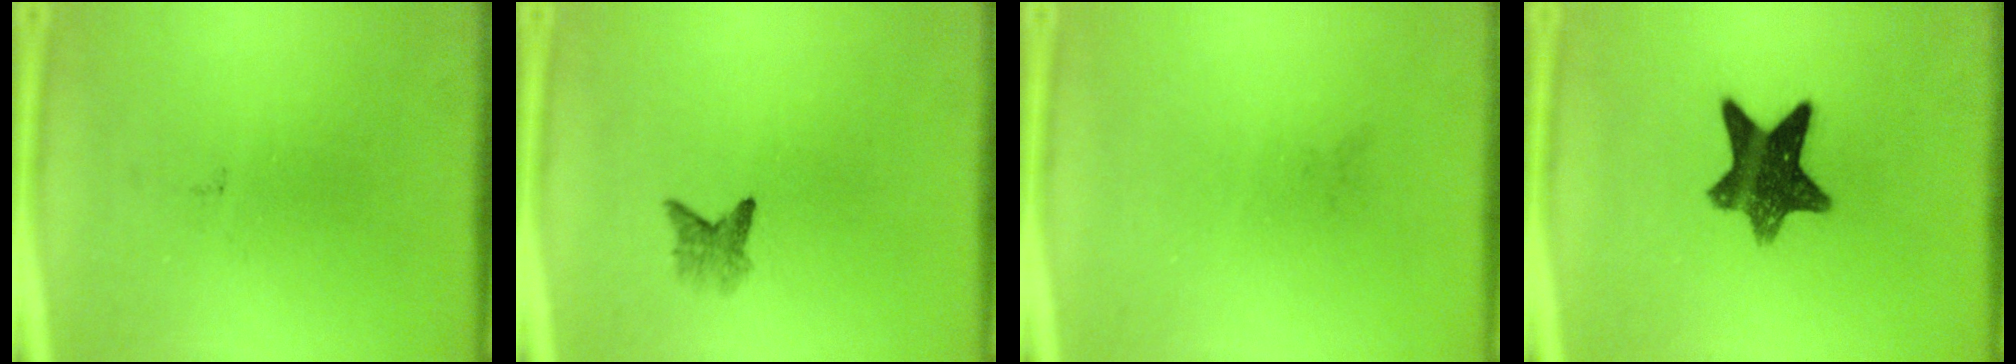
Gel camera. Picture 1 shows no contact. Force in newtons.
{"total": 2.0}
{"total": 0.0}
{"total": 10.9}